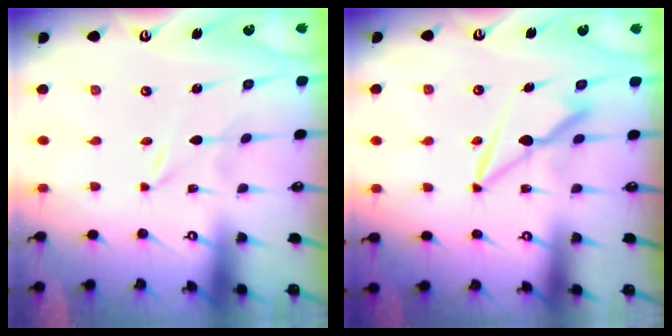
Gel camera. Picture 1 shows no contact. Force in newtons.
{"total": 7.8, "press": 7.8, "slide": 0.9}